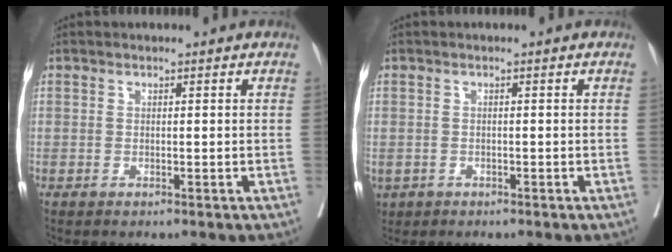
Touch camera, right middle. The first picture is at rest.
{"total": 3.7, "force": [-2.0, 2.7, 1.5], "torque": [-0.039, -0.003, -0.029]}